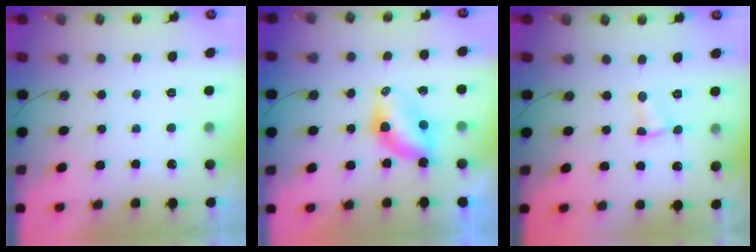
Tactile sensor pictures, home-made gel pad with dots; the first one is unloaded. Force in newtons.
{"total": 6.4, "press": 6.4, "slide": 0.2}
{"total": 2.0, "press": 2.0, "slide": 0.3}